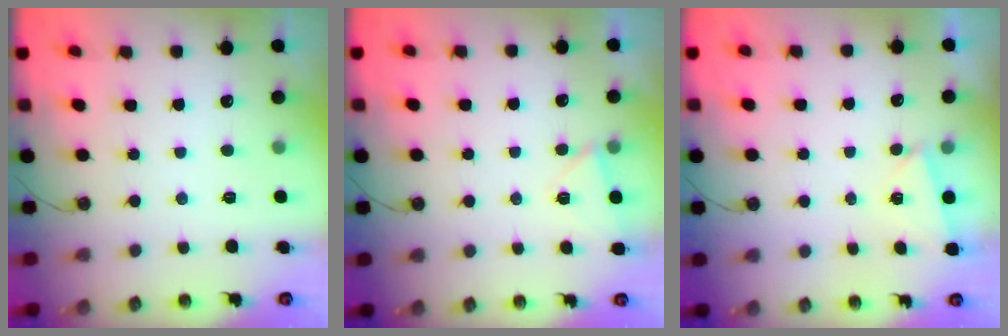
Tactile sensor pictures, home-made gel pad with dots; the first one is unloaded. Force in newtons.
{"total": 3.1, "press": 3.0, "slide": 0.6}
{"total": 2.7, "press": 1.7, "slide": 2.1}